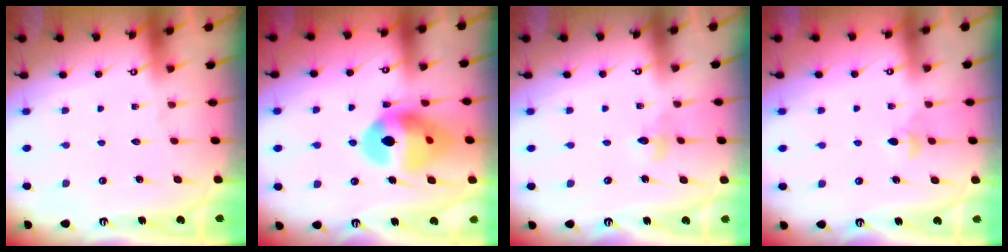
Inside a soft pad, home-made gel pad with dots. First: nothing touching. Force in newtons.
{"total": 14.8, "press": 14.7, "slide": 1.4}
{"total": 3.4, "press": 3.4, "slide": 0.5}
{"total": 3.8, "press": 3.8, "slide": 0.8}